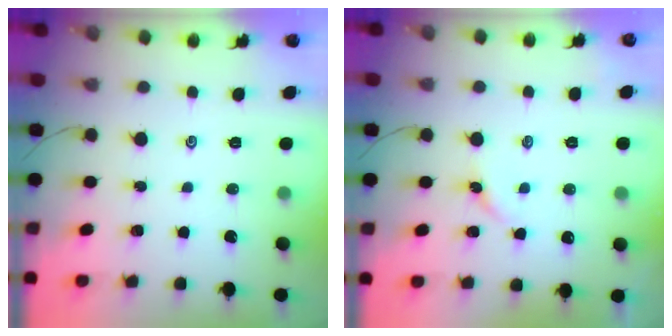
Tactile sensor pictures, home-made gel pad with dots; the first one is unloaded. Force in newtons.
{"total": 3.7, "press": 3.7, "slide": 0.6}